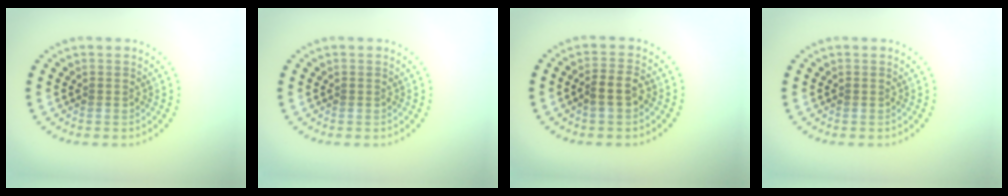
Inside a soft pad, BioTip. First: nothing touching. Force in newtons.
{"total": 0.0}
{"total": 2.3, "press": 2.2, "slide": 0.8}
{"total": 0.0}